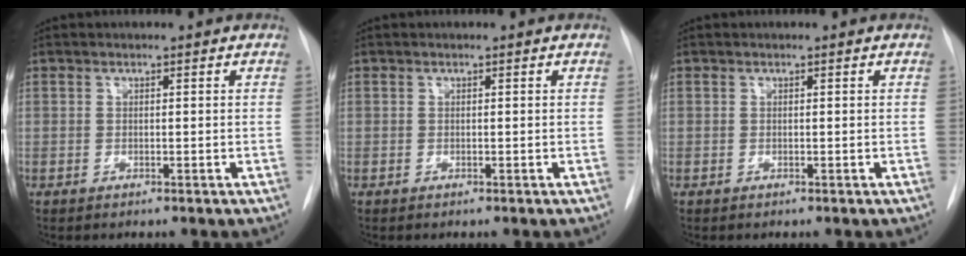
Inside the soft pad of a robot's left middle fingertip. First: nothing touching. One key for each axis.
{"total": 0.0}
{"total": 0.0}